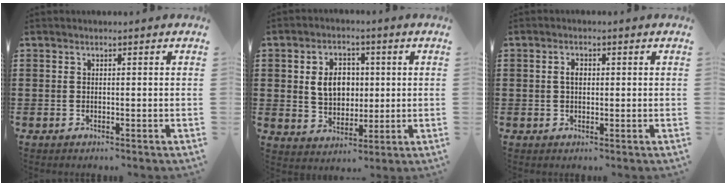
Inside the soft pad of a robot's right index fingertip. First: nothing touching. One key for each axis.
{"total": 6.5, "fx": 0.8, "fy": 5.0, "fz": 4.0, "tx": -0.077, "ty": 0.012, "tz": 0.008}
{"total": 2.0, "fx": 0.3, "fy": 1.1, "fz": 1.6, "tx": -0.034, "ty": 0.008, "tz": 0.003}